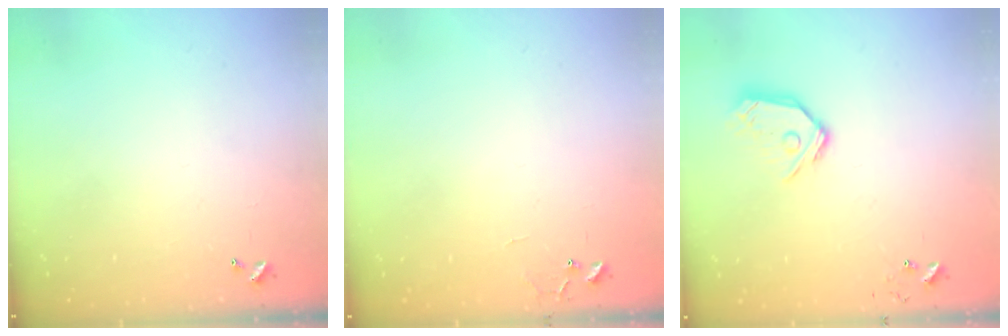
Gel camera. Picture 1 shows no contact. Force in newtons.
{"total": 6.6, "press": 6.6, "slide": 0.5}
{"total": 11.6, "press": 11.6, "slide": 1.4}